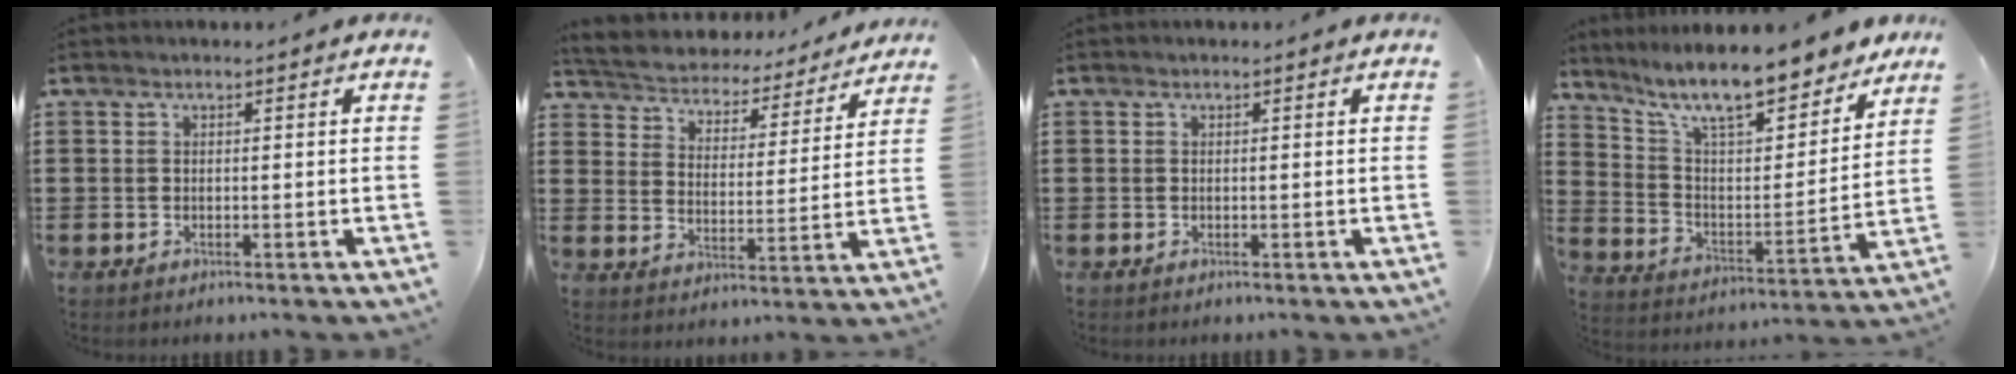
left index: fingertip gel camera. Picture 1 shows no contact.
{"total": 3.9, "force": [3.9, 0.5, -0.3], "torque": [-0.021, -0.036, 0.059]}
{"total": 0.0}
{"total": 11.2, "force": [9.7, 1.5, 5.3], "torque": [-0.132, -0.060, 0.167]}